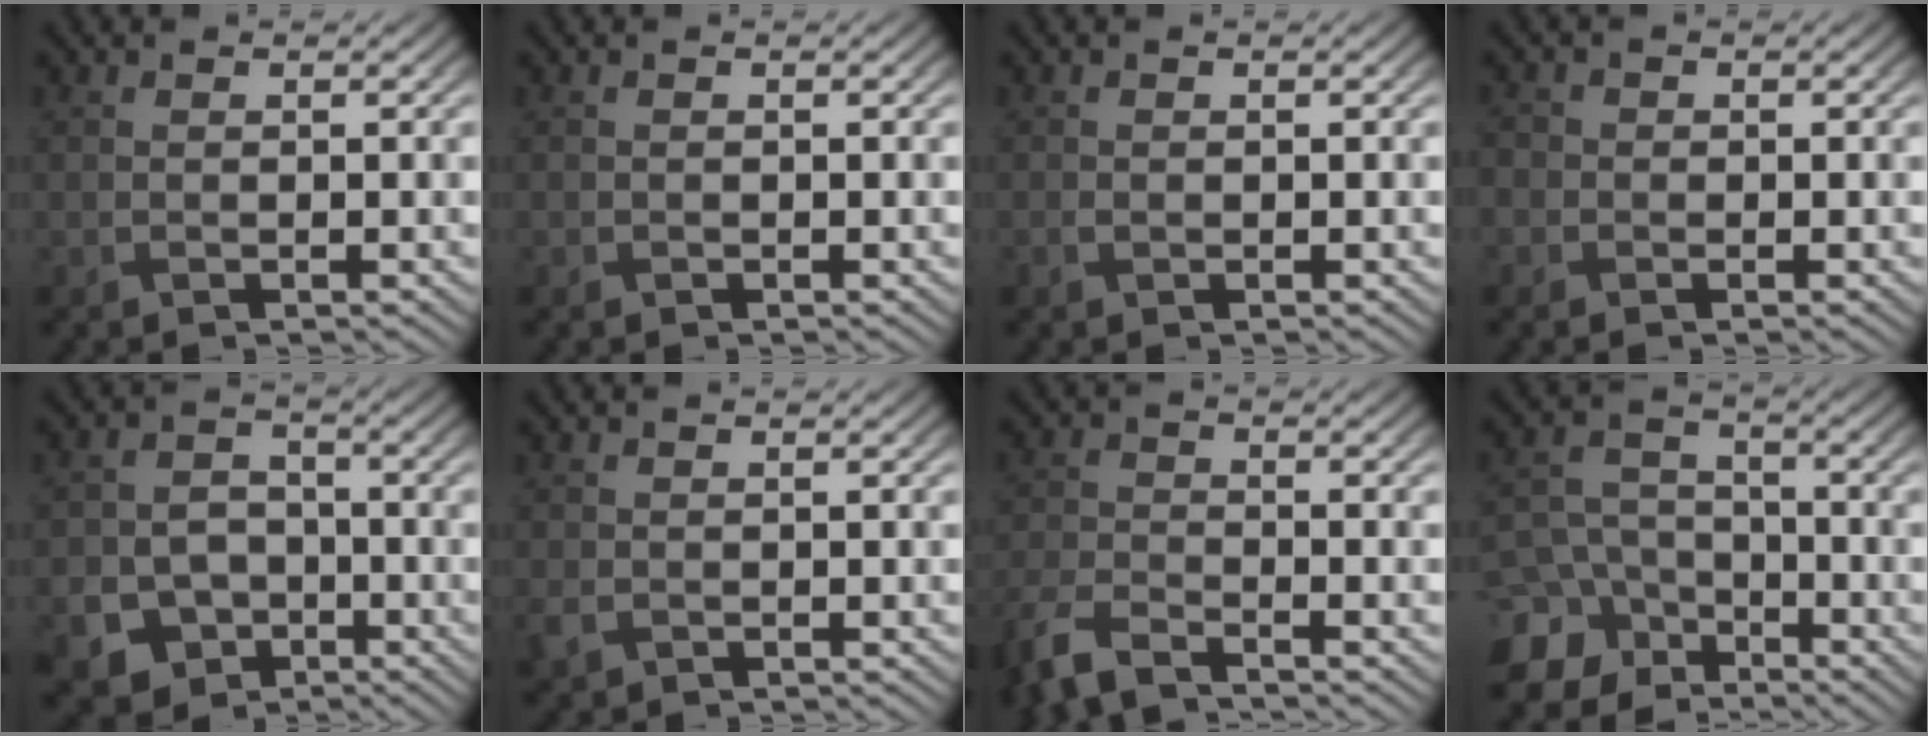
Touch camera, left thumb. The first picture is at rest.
{"total": 0.0}
{"total": 0.6, "force": [-0.2, 0.5, 0.4], "torque": [-0.009, -0.003, -0.004]}
{"total": 1.7, "force": [-0.5, 1.6, 0.3], "torque": [-0.004, 0.001, -0.015]}
{"total": 7.7, "force": [-3.9, 6.0, 3.0], "torque": [-0.060, -0.016, -0.080]}
{"total": 1.7, "force": [-0.7, 1.4, 0.8], "torque": [-0.023, -0.011, -0.017]}
{"total": 5.4, "force": [-4.5, 1.5, 2.5], "torque": [-0.058, -0.011, -0.101]}
{"total": 12.1, "force": [-7.7, 8.7, 3.5], "torque": [-0.114, -0.047, -0.135]}